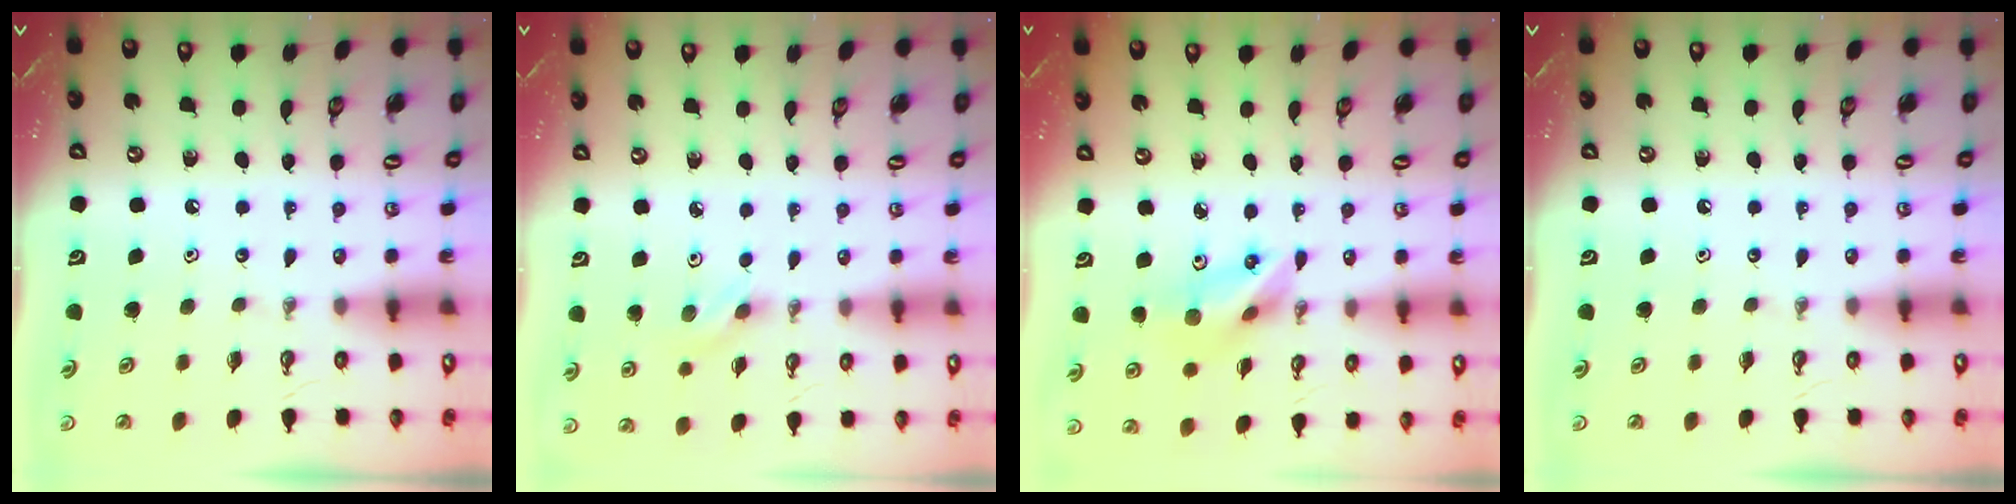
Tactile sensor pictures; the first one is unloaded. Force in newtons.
{"total": 4.3, "press": 3.9, "slide": 1.9}
{"total": 9.7, "press": 9.3, "slide": 2.7}
{"total": 0.0}